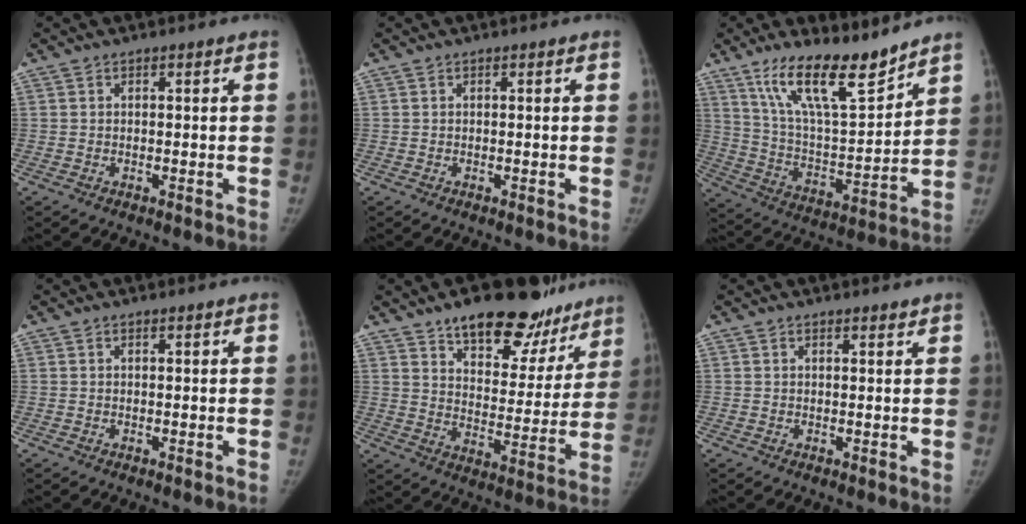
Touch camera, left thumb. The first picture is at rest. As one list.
[{"total": 0.0}, {"total": 16.9, "force": [12.6, 4.6, 10.3], "torque": [-0.148, -0.080, 0.232]}, {"total": 0.0}, {"total": 22.4, "force": [16.2, 10.6, 11.2], "torque": [-0.103, -0.078, 0.229]}, {"total": 1.1, "force": [1.0, 0.3, 0.3], "torque": [-0.002, -0.008, 0.016]}]